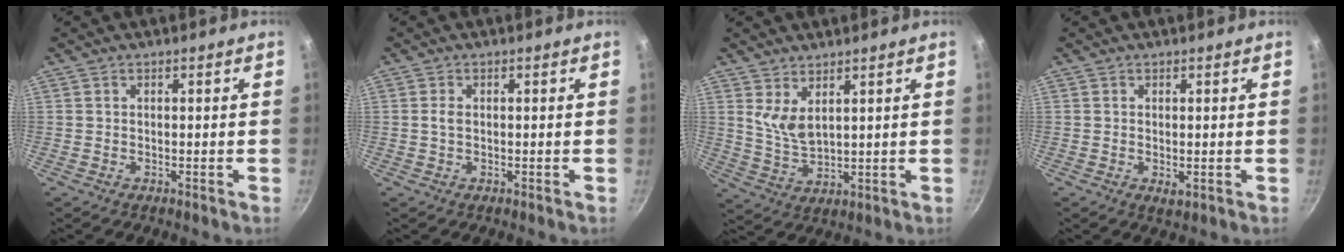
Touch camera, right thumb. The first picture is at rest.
{"total": 1.3, "force": [0.0, 0.8, 1.0], "torque": [-0.020, 0.003, -0.001]}
{"total": 5.4, "force": [3.2, 2.2, 3.8], "torque": [-0.066, -0.035, 0.069]}
{"total": 1.4, "force": [0.0, 0.6, 1.3], "torque": [-0.021, -0.007, 0.001]}